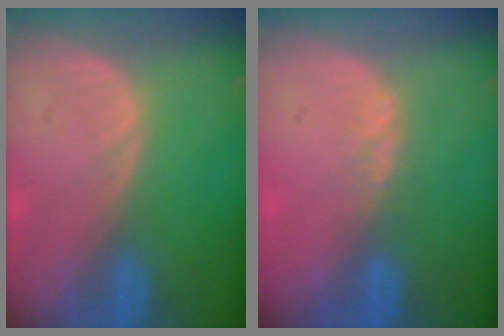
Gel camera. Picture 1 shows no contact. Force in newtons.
{"total": 1.7, "press": 1.4, "slide": 0.9}